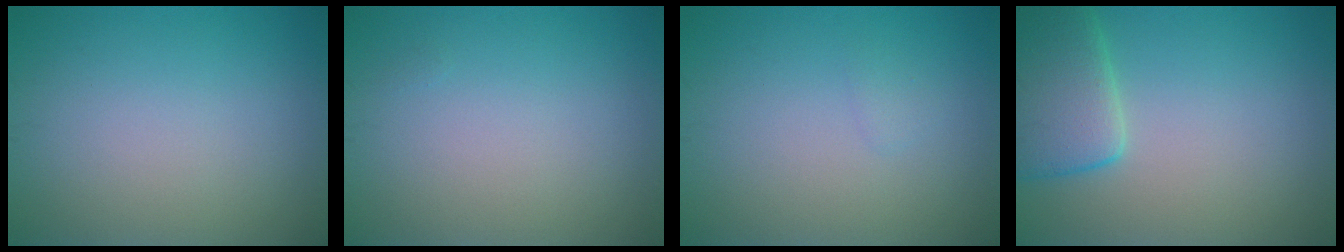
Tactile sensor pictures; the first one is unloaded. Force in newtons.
{"total": 0.0}
{"total": 0.5, "press": 0.5, "slide": 0.0}
{"total": 5.2, "press": 5.2, "slide": 0.4}